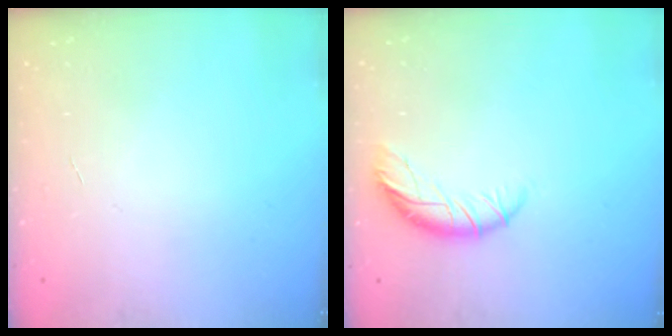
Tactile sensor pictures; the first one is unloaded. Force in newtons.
{"total": 8.9, "press": 8.7, "slide": 1.5}